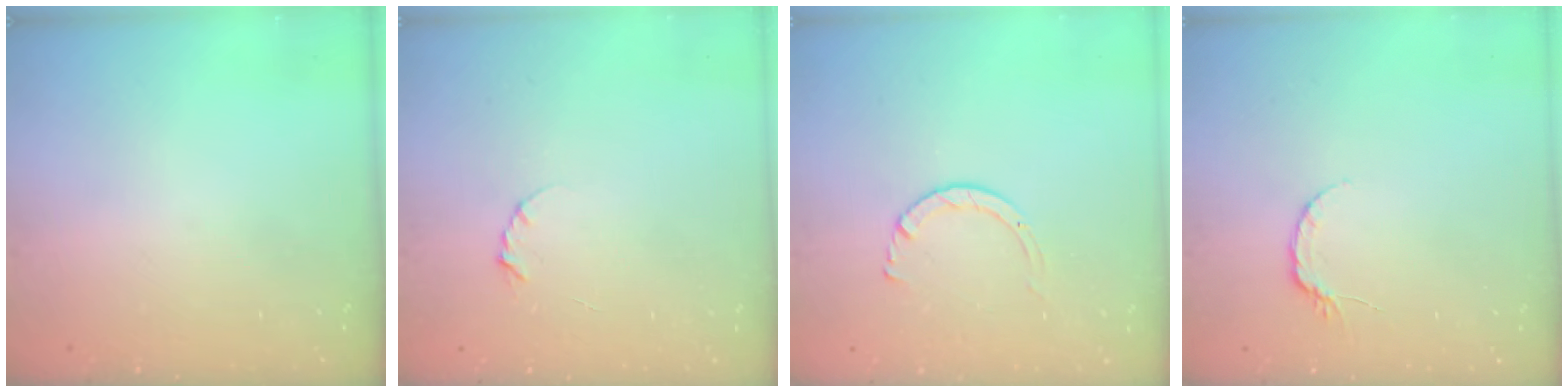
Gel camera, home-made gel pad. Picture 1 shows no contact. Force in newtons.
{"total": 2.3, "press": 2.3, "slide": 0.4}
{"total": 2.9, "press": 2.9, "slide": 0.2}
{"total": 5.3, "press": 5.2, "slide": 0.6}